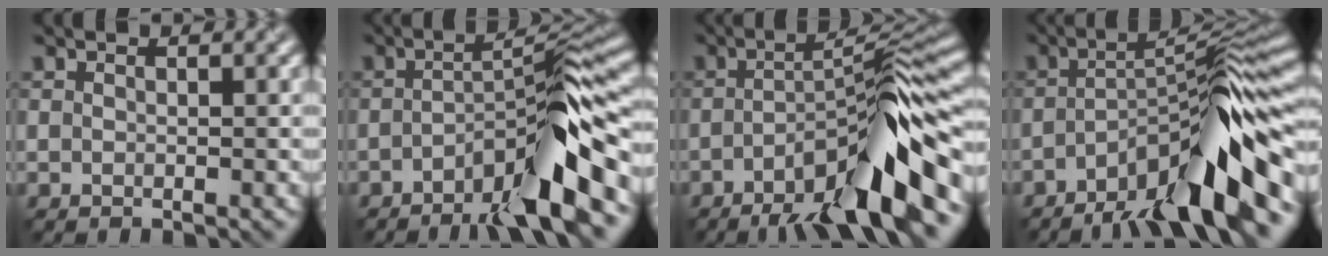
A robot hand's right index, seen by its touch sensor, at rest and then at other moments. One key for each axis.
{"total": 8.9, "fx": -4.7, "fy": 1.3, "fz": 7.5, "tx": -0.106, "ty": 0.019, "tz": -0.085}
{"total": 11.6, "fx": -5.8, "fy": 2.0, "fz": 9.9, "tx": -0.137, "ty": 0.020, "tz": -0.105}
{"total": 11.9, "fx": -6.4, "fy": 2.0, "fz": 9.9, "tx": -0.133, "ty": 0.025, "tz": -0.115}